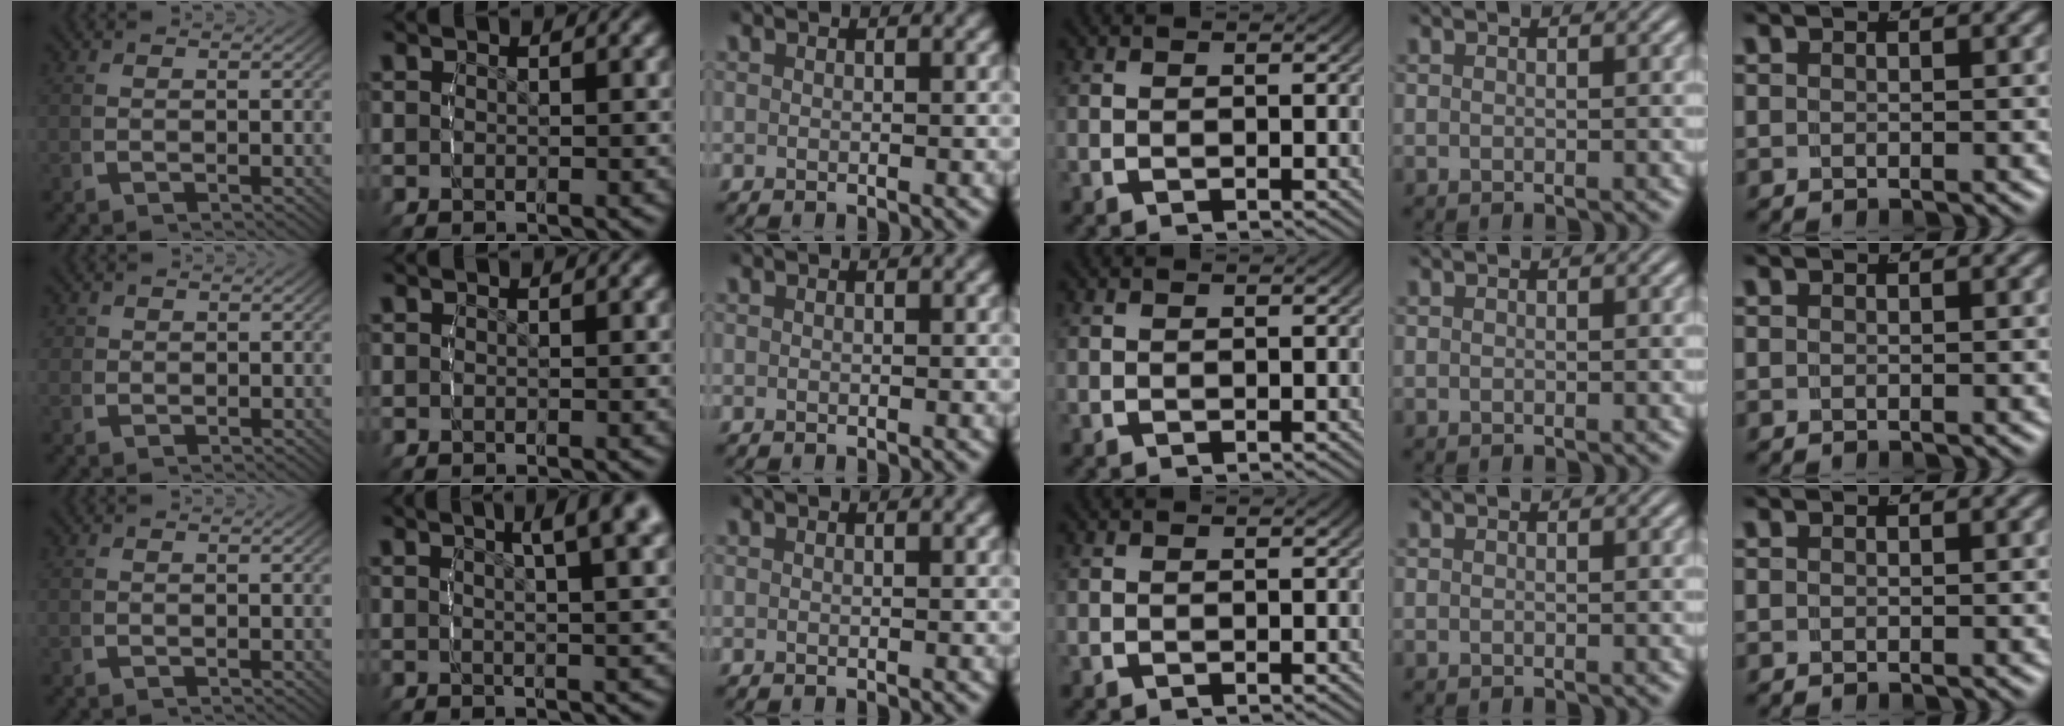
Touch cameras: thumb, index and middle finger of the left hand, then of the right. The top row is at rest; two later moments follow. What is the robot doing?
{"motion": "lift_and_place", "object": "condiment"}